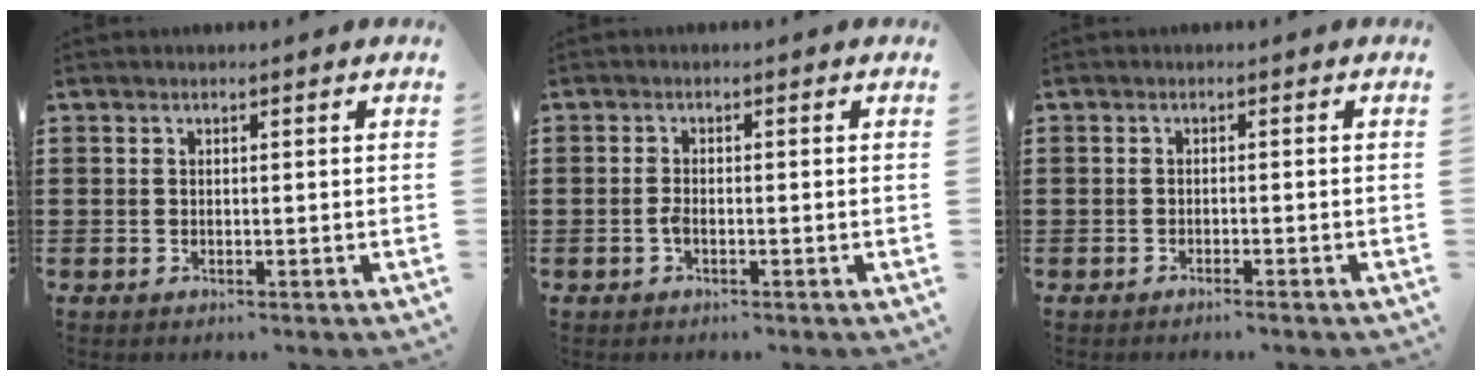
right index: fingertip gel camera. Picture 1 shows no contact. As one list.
[{"total": 1.3, "force": [-0.6, 0.4, 1.1], "torque": [-0.030, -0.004, -0.013]}, {"total": 1.0, "force": [-0.9, -0.2, 0.3], "torque": [-0.005, 0.000, -0.019]}]